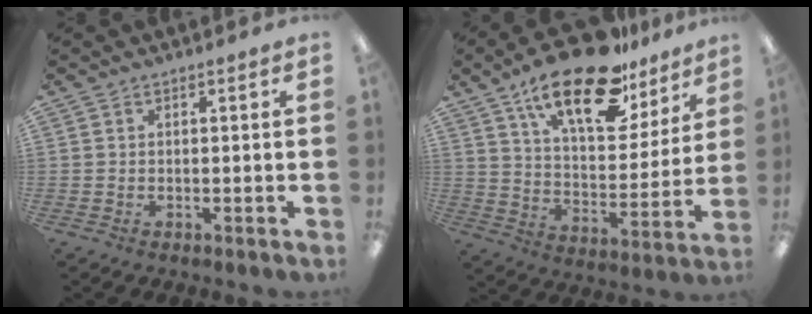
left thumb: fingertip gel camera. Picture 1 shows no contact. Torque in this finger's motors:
{"motor_torque": [0.55, 0.59, 1.53, -1.24, 0.29]}